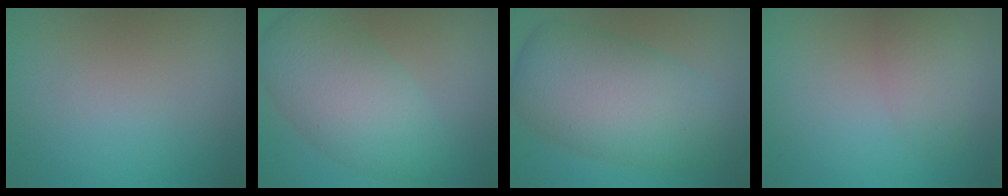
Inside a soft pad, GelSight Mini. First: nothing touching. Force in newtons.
{"total": 7.3, "press": 7.3, "slide": 0.1}
{"total": 10.0, "press": 10.0, "slide": 0.2}
{"total": 2.4, "press": 2.4, "slide": 0.1}